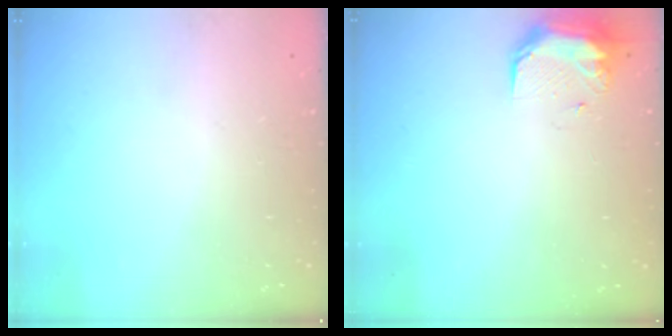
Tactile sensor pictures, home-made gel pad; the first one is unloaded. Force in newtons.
{"total": 9.1, "press": 9.0, "slide": 1.5}